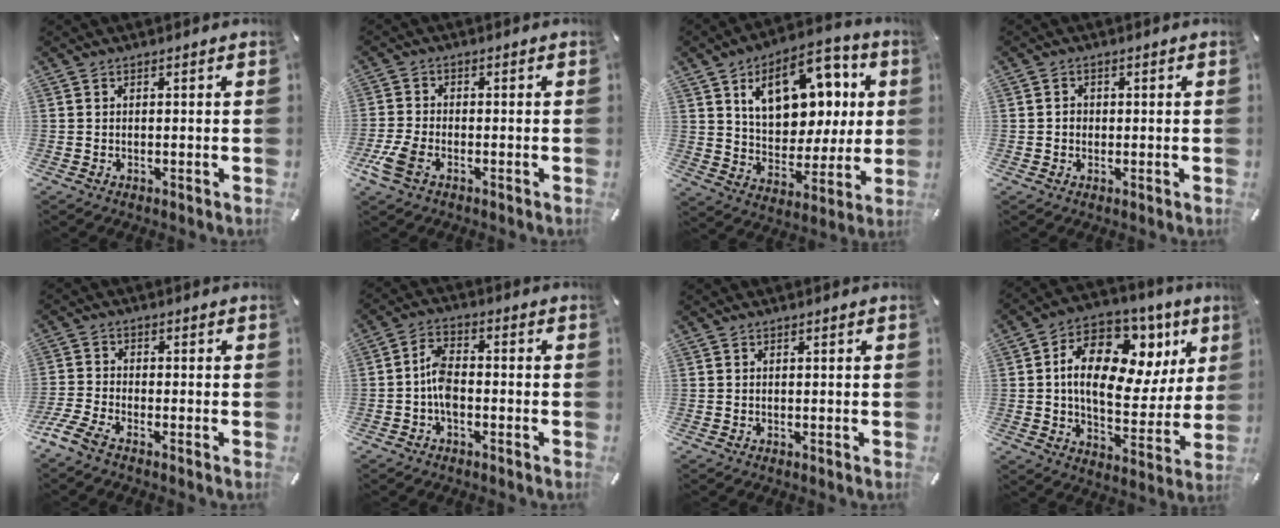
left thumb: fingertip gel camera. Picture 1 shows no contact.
{"total": 5.6, "force": [-2.8, 3.1, 3.7], "torque": [-0.097, 0.000, -0.057]}
{"total": 16.9, "force": [7.7, 11.1, 10.2], "torque": [-0.158, -0.029, 0.139]}
{"total": 1.7, "force": [-0.1, 1.5, 0.9], "torque": [-0.020, 0.005, -0.005]}
{"total": 4.3, "force": [-3.2, 1.4, 2.5], "torque": [-0.073, 0.000, -0.065]}
{"total": 5.6, "force": [-1.8, 3.1, 4.4], "torque": [-0.086, 0.011, -0.033]}
{"total": 0.0}
{"total": 19.4, "force": [6.4, 11.8, 14.0], "torque": [-0.212, -0.028, 0.111]}